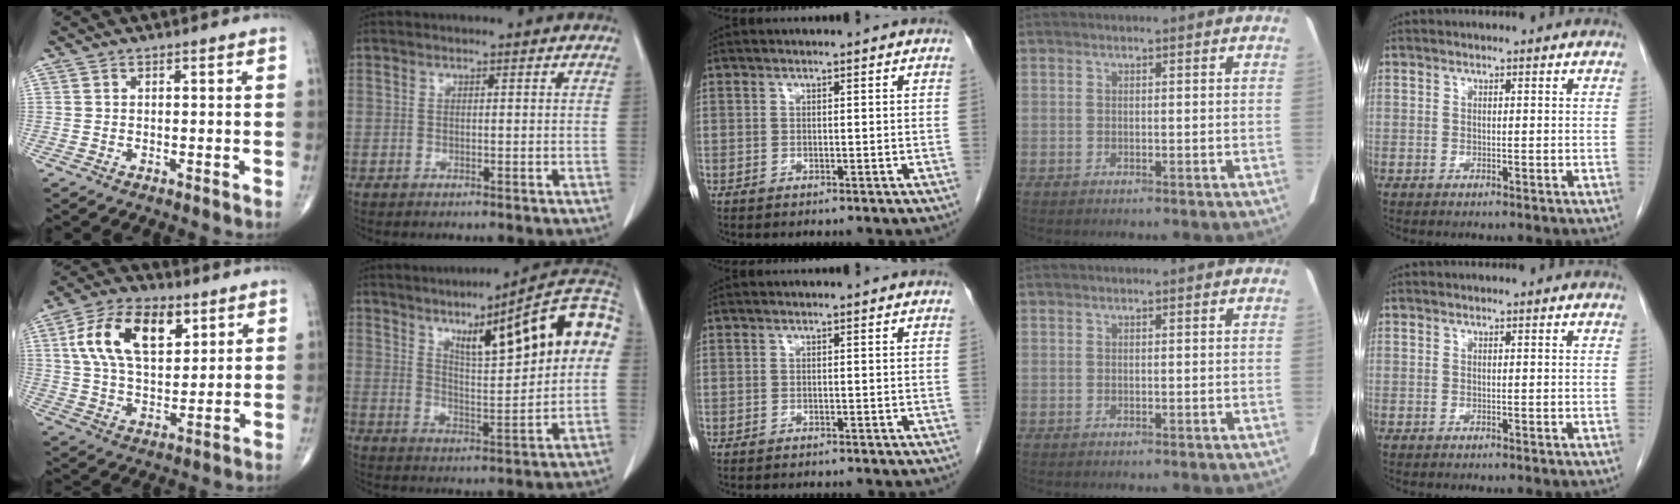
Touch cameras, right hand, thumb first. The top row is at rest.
{"thumb": {"total": 15.9, "force": [5.9, 8.8, 11.8], "torque": [-0.195, -0.007, 0.107]}, "index": {"total": 18.2, "force": [5.9, 3.1, 17.0], "torque": [-0.241, 0.026, 0.082]}, "middle": {"total": 4.7, "force": [-4.3, 1.0, 1.7], "torque": [-0.018, -0.003, -0.053]}}